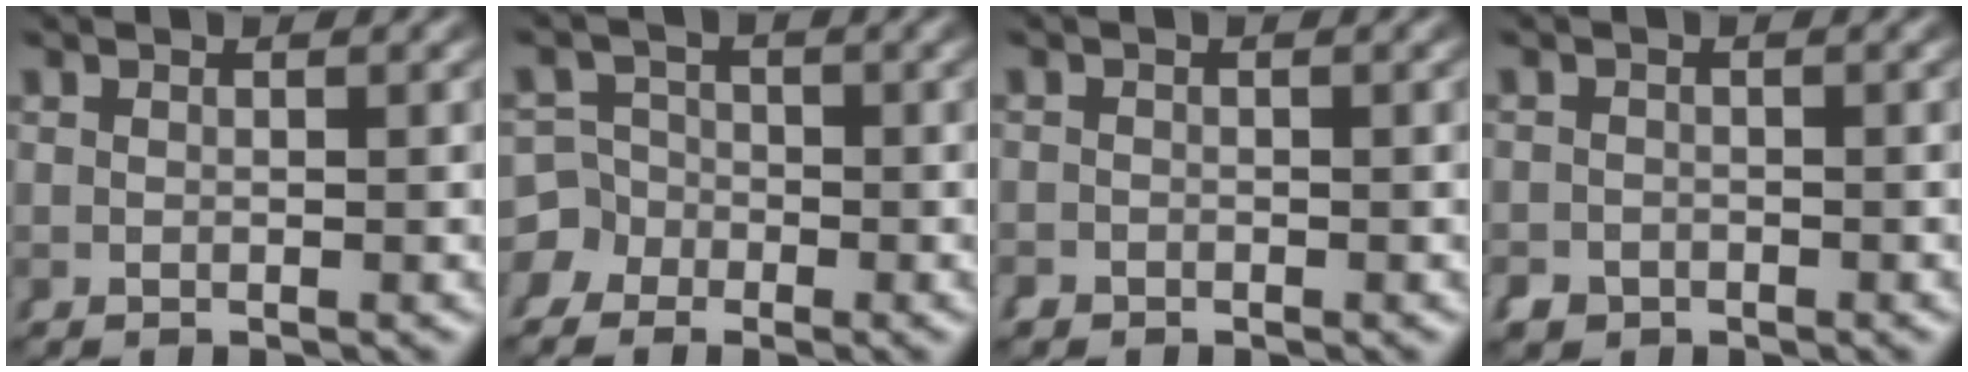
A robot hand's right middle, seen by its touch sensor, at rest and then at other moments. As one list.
[{"total": 6.2, "force": [-2.7, 5.5, 1.1], "torque": [-0.018, -0.024, -0.045]}, {"total": 1.1, "force": [-1.0, 0.2, -0.3], "torque": [0.011, -0.013, -0.013]}, {"total": 2.4, "force": [-1.9, 1.4, 0.0], "torque": [0.008, -0.021, -0.025]}]